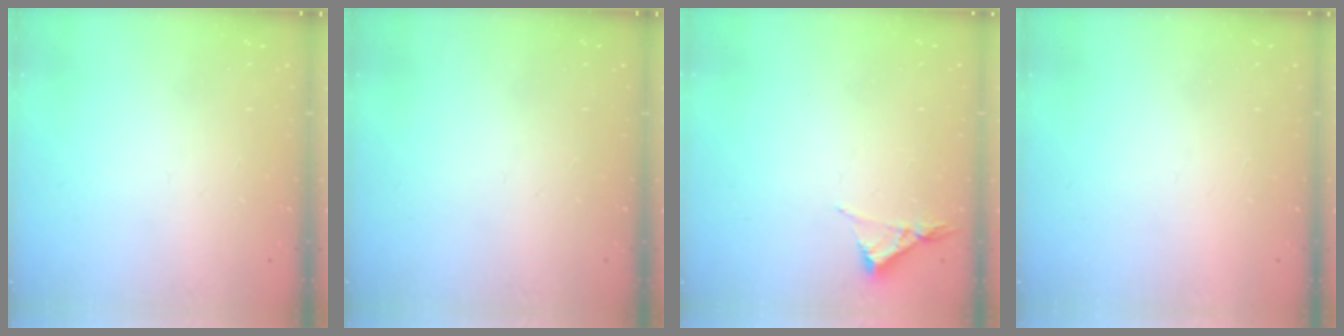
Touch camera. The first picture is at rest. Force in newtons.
{"total": 0.0}
{"total": 3.4, "press": 3.4, "slide": 0.5}
{"total": 1.5, "press": 1.5, "slide": 0.1}